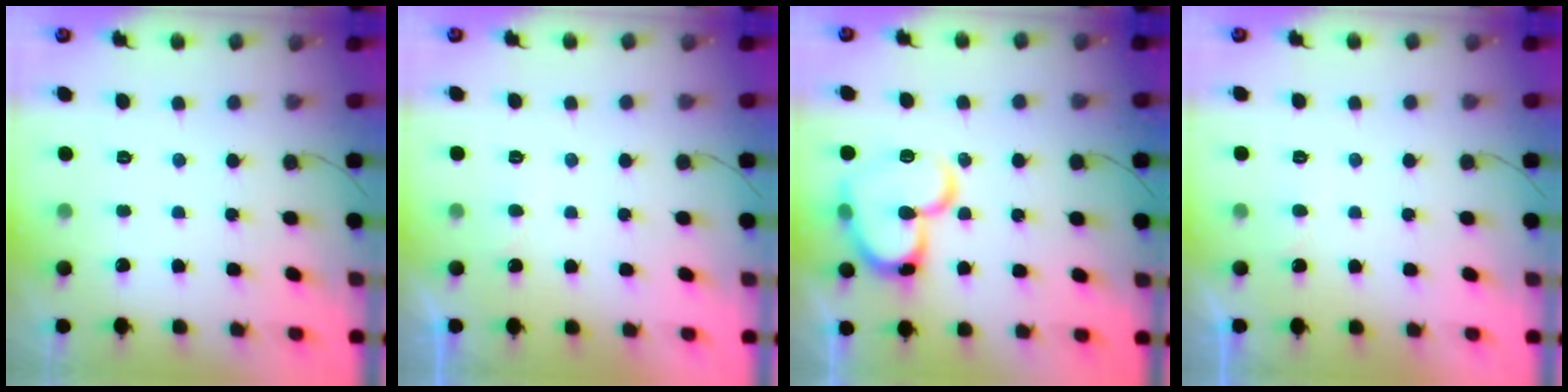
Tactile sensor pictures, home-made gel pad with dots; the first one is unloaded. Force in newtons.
{"total": 2.6, "press": 2.6, "slide": 0.3}
{"total": 19.3, "press": 19.2, "slide": 1.7}
{"total": 2.6, "press": 2.6, "slide": 0.3}